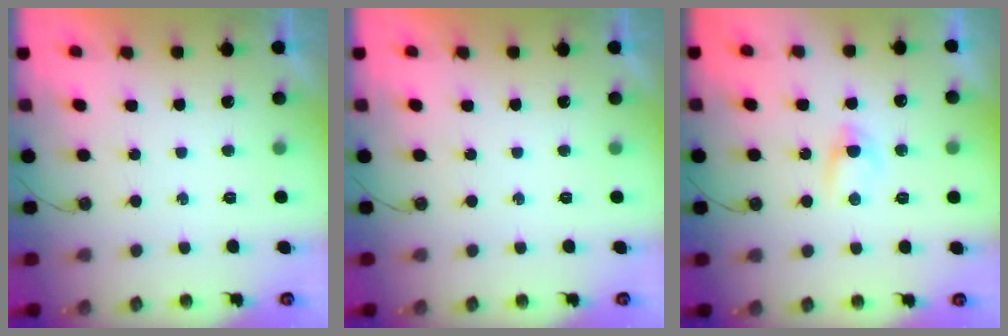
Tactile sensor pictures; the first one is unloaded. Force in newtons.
{"total": 0.0}
{"total": 3.2, "press": 3.2, "slide": 0.6}